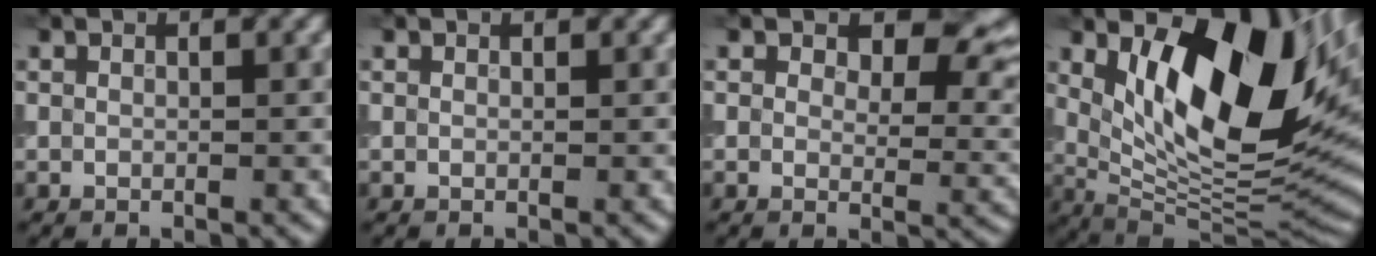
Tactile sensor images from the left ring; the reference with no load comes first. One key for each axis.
{"total": 0.0}
{"total": 6.8, "fx": 3.1, "fy": 4.0, "fz": 4.5, "tx": -0.054, "ty": -0.010, "tz": 0.041}
{"total": 14.7, "fx": 4.9, "fy": 6.2, "fz": 12.4, "tx": -0.187, "ty": -0.013, "tz": 0.088}